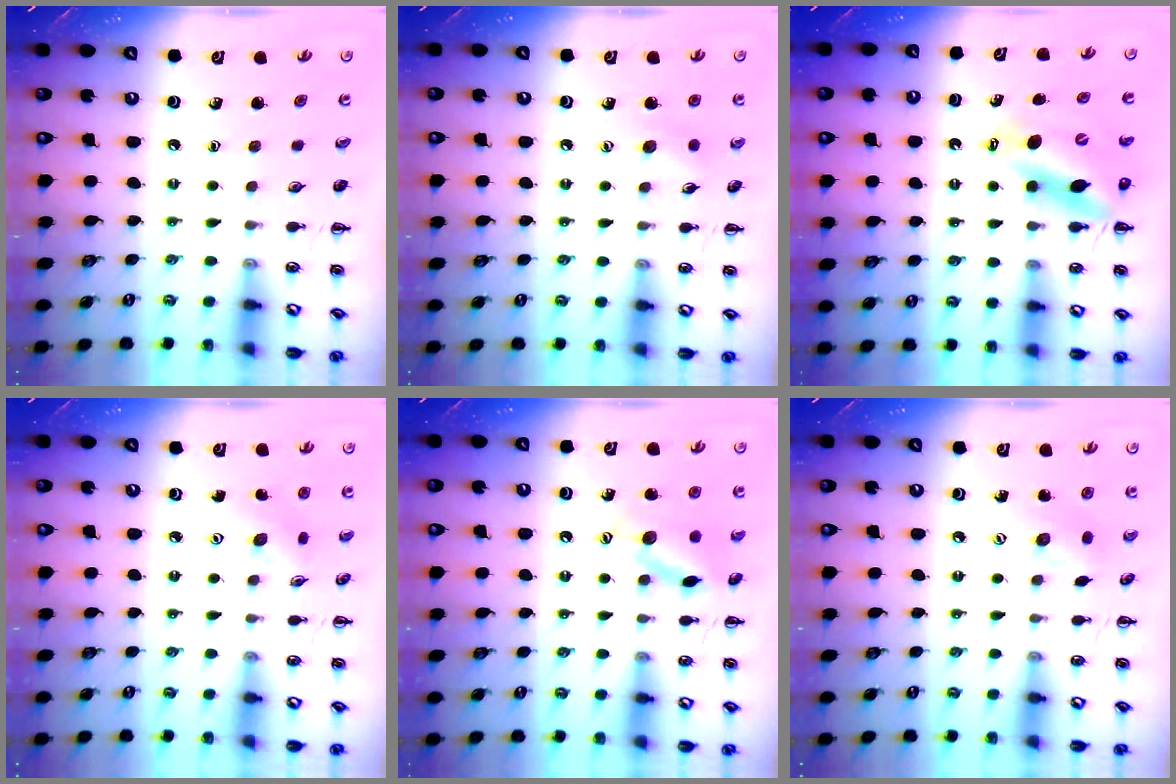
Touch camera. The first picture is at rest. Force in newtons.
{"total": 5.4, "press": 5.3, "slide": 1.0}
{"total": 11.8, "press": 11.4, "slide": 3.0}
{"total": 4.5, "press": 4.4, "slide": 0.5}
{"total": 12.4, "press": 12.4, "slide": 0.8}
{"total": 7.8, "press": 7.7, "slide": 1.1}